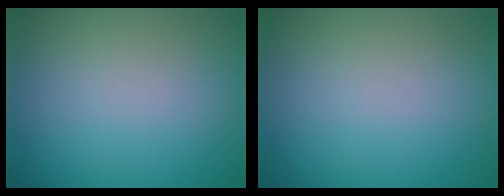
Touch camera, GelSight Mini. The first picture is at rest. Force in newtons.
{"total": 0.0}